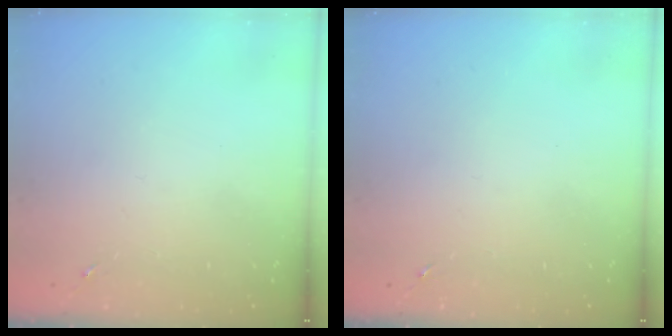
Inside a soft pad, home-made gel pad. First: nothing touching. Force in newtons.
{"total": 0.0}